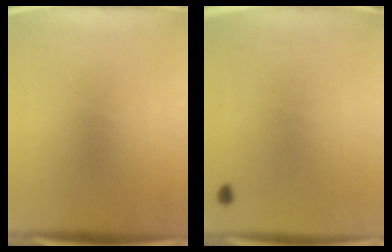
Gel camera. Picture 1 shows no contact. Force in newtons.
{"total": 0.8}